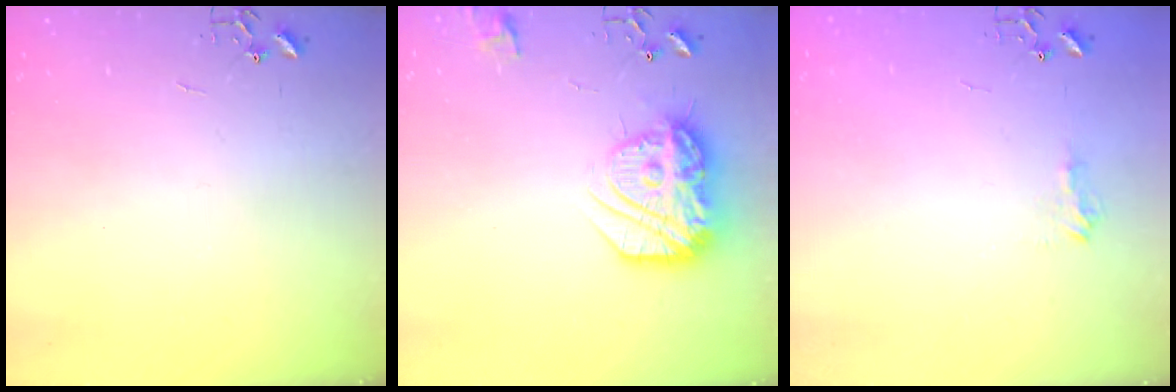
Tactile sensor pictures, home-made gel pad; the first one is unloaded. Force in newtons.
{"total": 17.7, "press": 17.7, "slide": 1.2}
{"total": 8.4, "press": 8.4, "slide": 0.8}